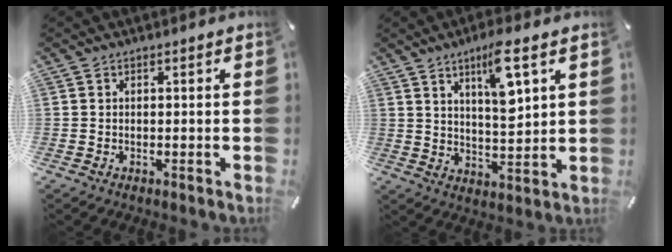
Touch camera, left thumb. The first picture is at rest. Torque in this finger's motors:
{"motor_torque": [0.77, 0.01, 0.66, 0.22, 0.15]}